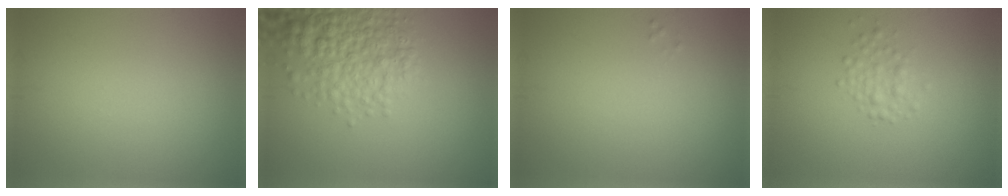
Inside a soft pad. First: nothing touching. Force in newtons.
{"total": 6.2, "press": 6.2, "slide": 0.2}
{"total": 0.0}
{"total": 1.8, "press": 1.8, "slide": 0.0}